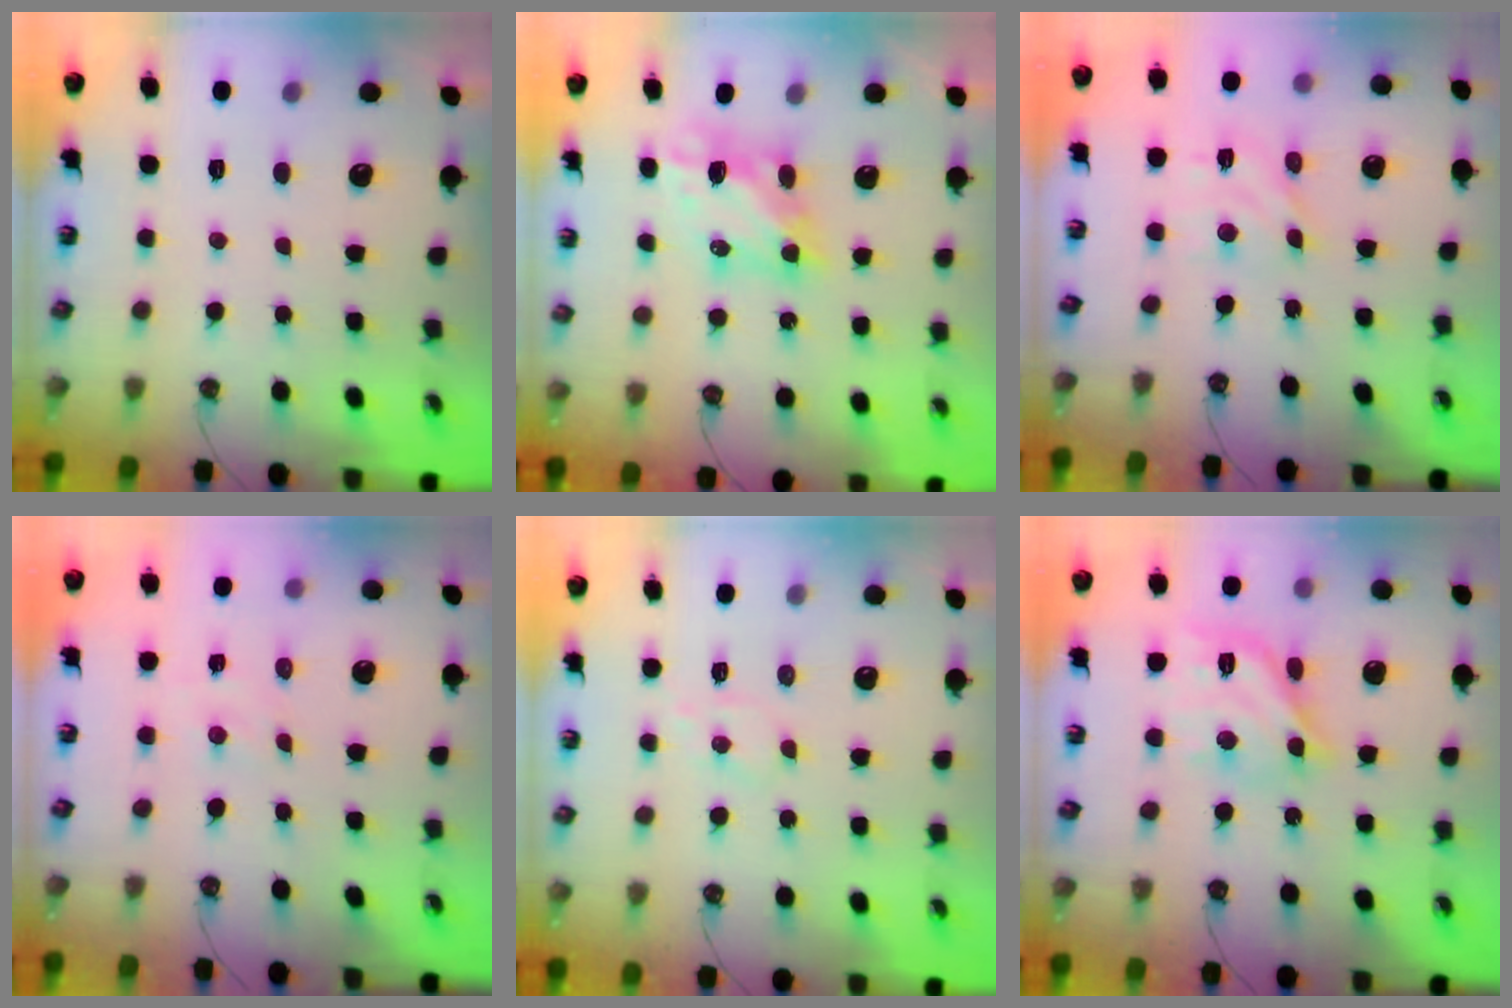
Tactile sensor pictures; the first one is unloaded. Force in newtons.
{"total": 6.1, "press": 6.0, "slide": 0.8}
{"total": 8.0, "press": 8.0, "slide": 0.5}
{"total": 2.4, "press": 2.4, "slide": 0.5}
{"total": 4.4, "press": 4.3, "slide": 1.0}
{"total": 14.2, "press": 14.2, "slide": 1.0}